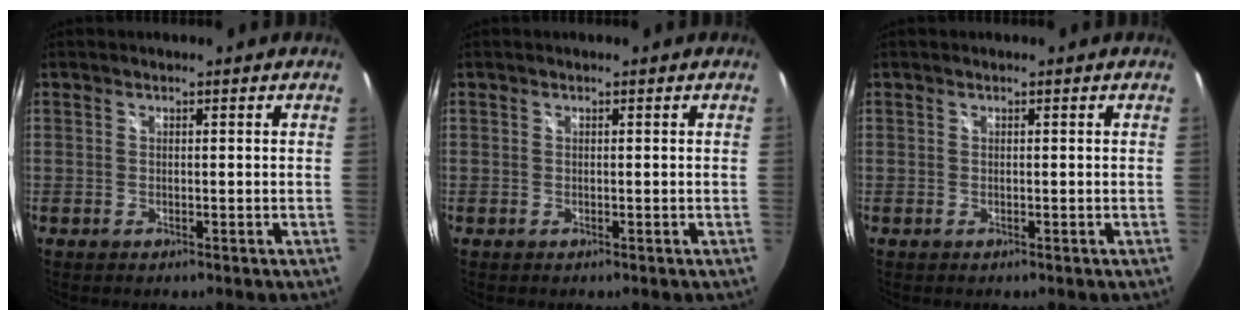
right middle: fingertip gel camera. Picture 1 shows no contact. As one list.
[{"total": 0.0}, {"total": 0.0}]